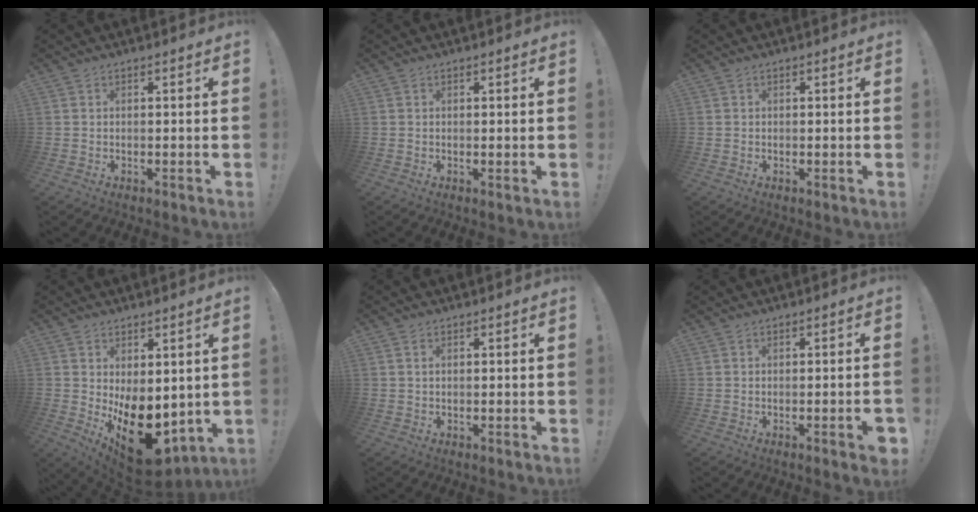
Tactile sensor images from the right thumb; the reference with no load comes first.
{"total": 0.8, "force": [0.2, -0.1, 0.8], "torque": [-0.015, 0.003, 0.003]}
{"total": 0.0}
{"total": 15.6, "force": [-4.1, 8.8, 12.3], "torque": [-0.159, 0.014, -0.045]}
{"total": 0.8, "force": [0.4, 0.1, 0.7], "torque": [-0.015, 0.001, 0.007]}
{"total": 2.8, "force": [-1.3, 0.1, 2.5], "torque": [-0.038, 0.000, -0.021]}